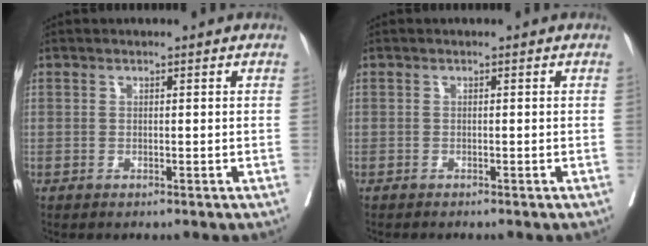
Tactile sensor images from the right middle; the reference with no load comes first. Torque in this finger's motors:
{"motor_torque": [-0.26, 0.14, -0.02, -0.02]}